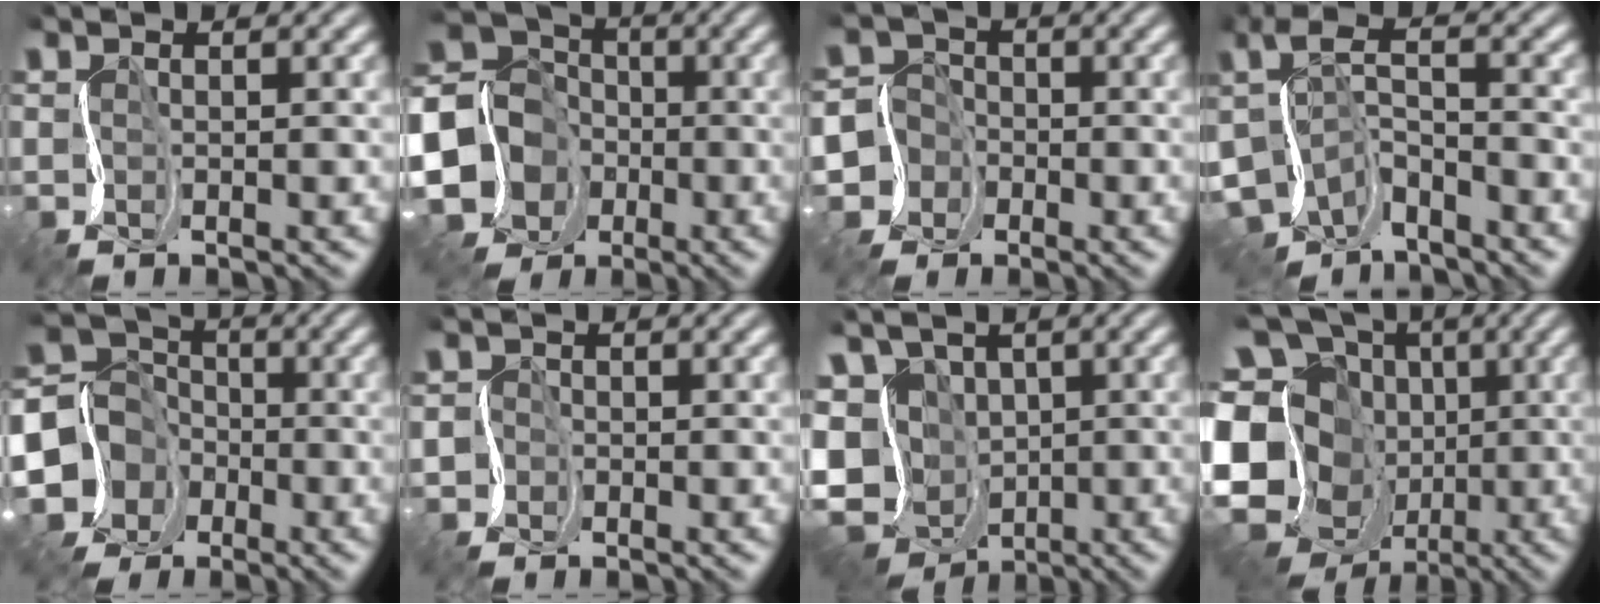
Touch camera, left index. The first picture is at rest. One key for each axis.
{"total": 13.6, "fx": -3.6, "fy": 12.5, "fz": 4.1, "tx": -0.115, "ty": -0.011, "tz": -0.092}
{"total": 4.3, "fx": -1.5, "fy": 4.0, "fz": 0.0, "tx": 0.013, "ty": 0.014, "tz": -0.052}
{"total": 6.3, "fx": -2.3, "fy": 3.7, "fz": 4.5, "tx": -0.088, "ty": -0.001, "tz": -0.051}
{"total": 7.4, "fx": -2.3, "fy": 6.7, "fz": 2.1, "tx": -0.045, "ty": 0.000, "tz": -0.072}
{"total": 1.3, "fx": -0.5, "fy": 1.2, "fz": -0.1, "tx": 0.009, "ty": 0.001, "tz": -0.014}
{"total": 11.8, "fx": -2.1, "fy": 9.9, "fz": 6.2, "tx": -0.104, "ty": -0.011, "tz": -0.057}
{"total": 19.9, "fx": -2.5, "fy": 17.6, "fz": 8.9, "tx": -0.207, "ty": 0.023, "tz": -0.077}